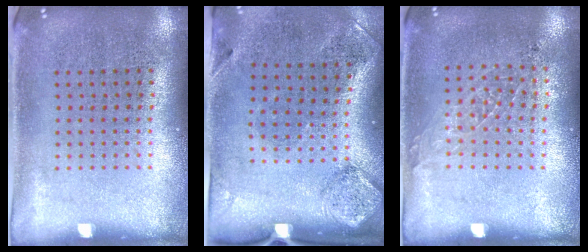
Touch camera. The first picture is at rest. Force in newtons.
{"total": 1.9, "press": 1.1, "slide": 1.6}
{"total": 0.9, "press": 0.8, "slide": 0.2}